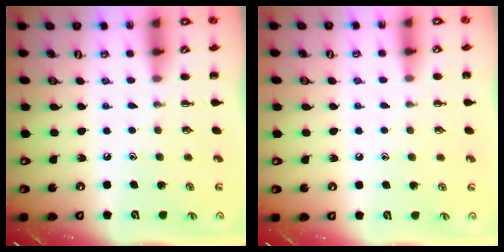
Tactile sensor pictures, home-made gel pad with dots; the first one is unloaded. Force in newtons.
{"total": 3.7, "press": 3.5, "slide": 1.3}